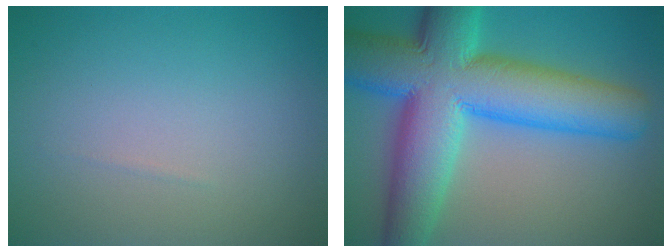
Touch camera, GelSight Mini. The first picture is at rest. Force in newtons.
{"total": 14.6, "press": 14.6, "slide": 0.4}